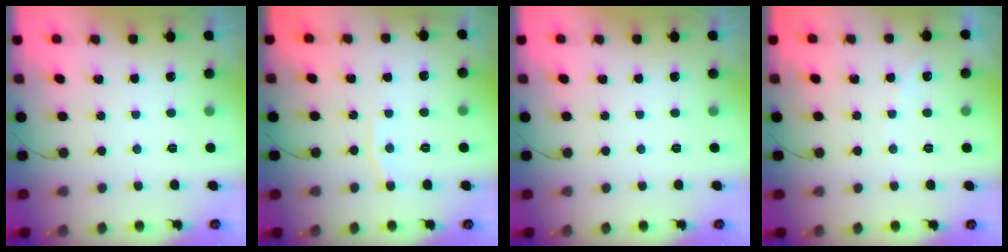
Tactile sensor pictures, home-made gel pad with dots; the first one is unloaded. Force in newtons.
{"total": 5.4, "press": 5.3, "slide": 0.8}
{"total": 0.0}
{"total": 2.8, "press": 2.8, "slide": 0.5}